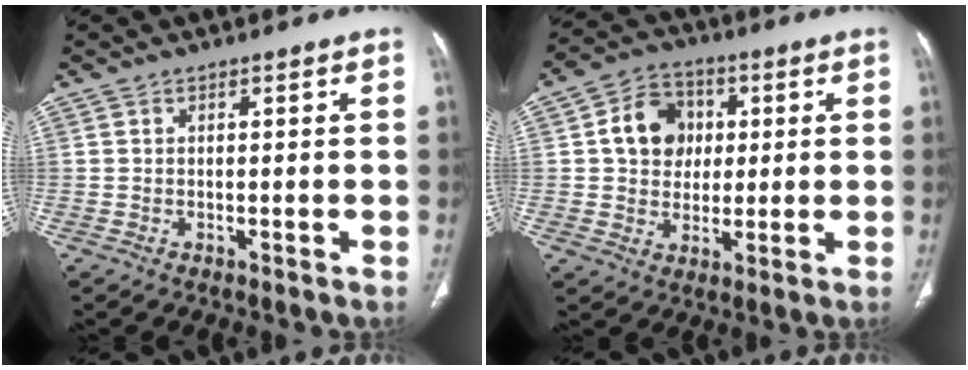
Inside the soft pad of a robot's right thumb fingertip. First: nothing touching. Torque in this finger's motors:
{"motor_torque": [0.47, 2.04, 0.55, -0.47, 0.05]}